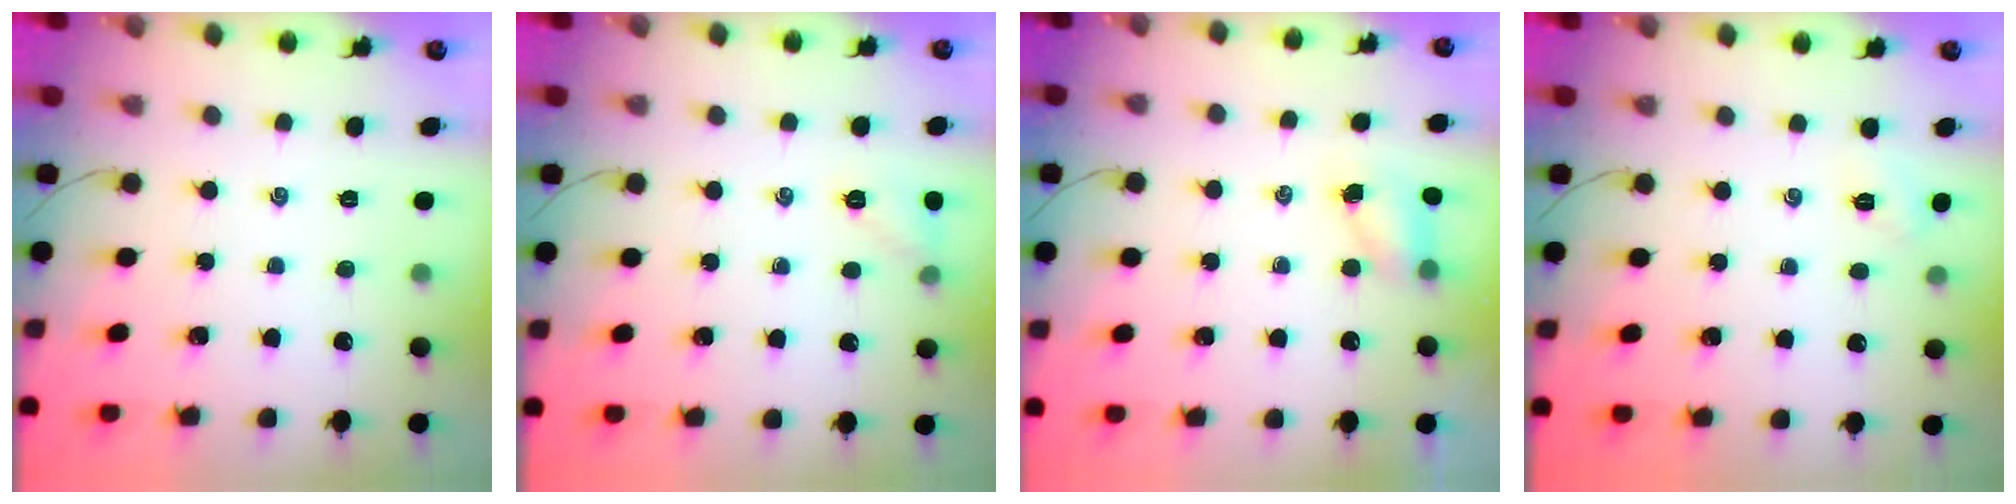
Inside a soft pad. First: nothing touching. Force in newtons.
{"total": 6.7, "press": 6.5, "slide": 1.6}
{"total": 4.8, "press": 4.8, "slide": 0.7}
{"total": 2.8, "press": 2.7, "slide": 0.8}